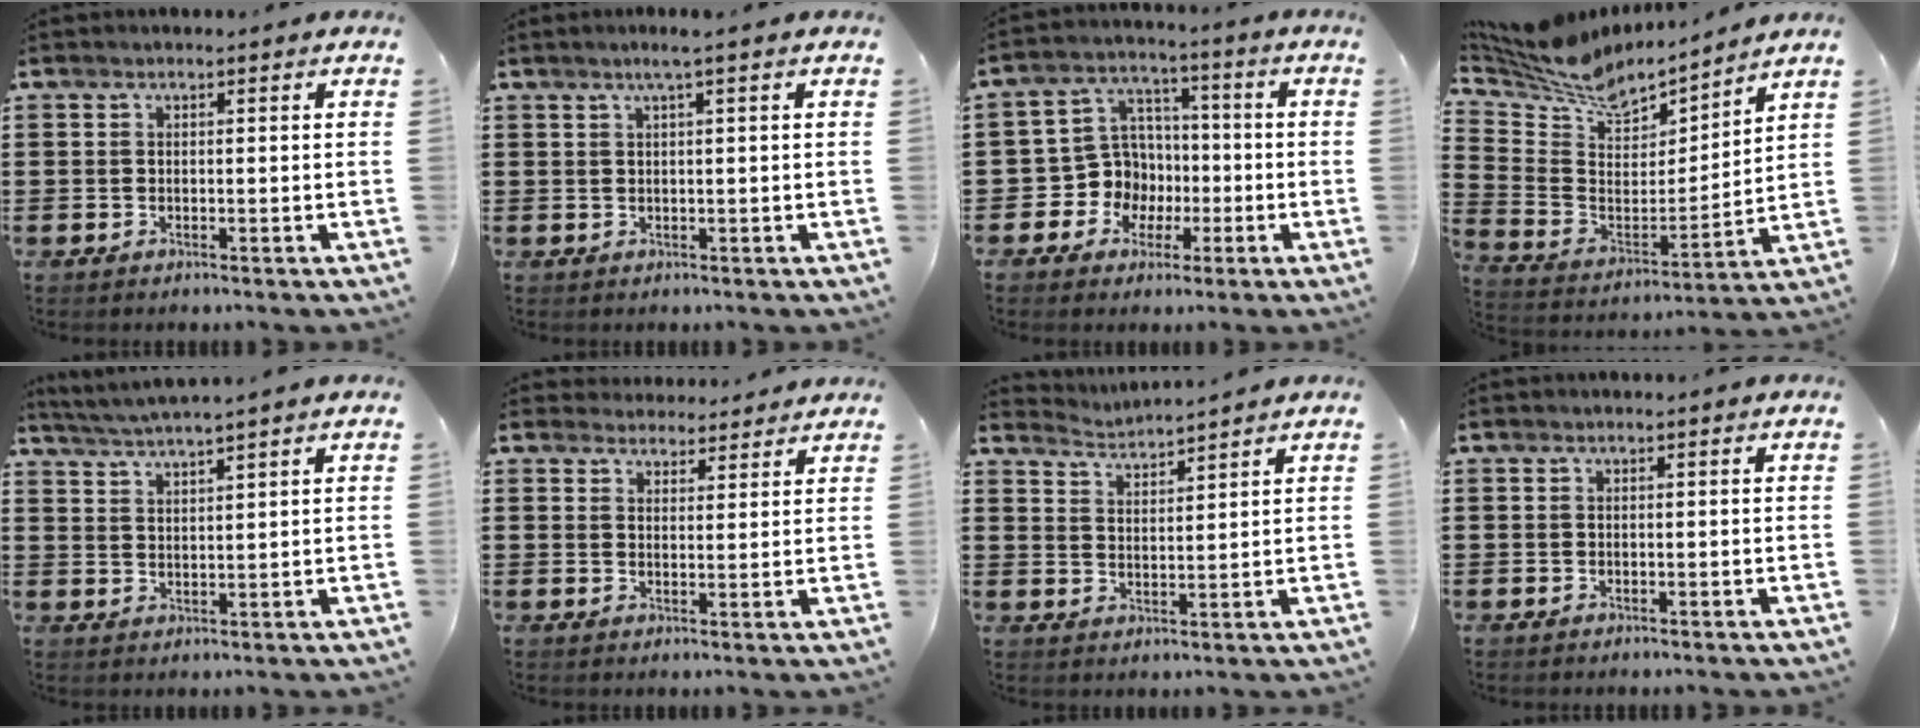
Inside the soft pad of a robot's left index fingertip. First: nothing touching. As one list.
[{"total": 1.9, "force": [0.9, -0.3, 1.7], "torque": [-0.031, -0.002, 0.015]}, {"total": 8.6, "force": [-1.2, 8.2, 2.3], "torque": [-0.092, 0.004, -0.019]}, {"total": 8.2, "force": [6.8, 3.3, 3.1], "torque": [-0.098, -0.039, 0.120]}, {"total": 3.2, "force": [3.0, -0.7, 0.9], "torque": [-0.027, -0.011, 0.053]}, {"total": 3.2, "force": [3.1, 0.8, -0.1], "torque": [-0.010, -0.007, 0.060]}, {"total": 2.7, "force": [2.6, -0.6, -0.5], "torque": [-0.001, -0.018, 0.047]}, {"total": 0.0}]